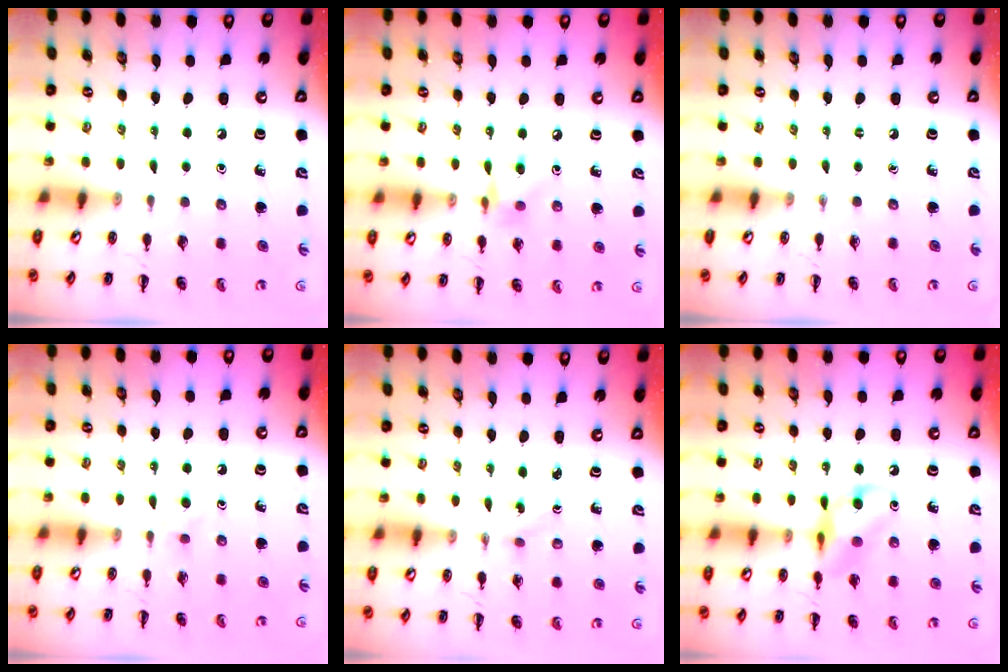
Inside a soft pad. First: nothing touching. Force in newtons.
{"total": 8.1, "press": 8.0, "slide": 1.3}
{"total": 0.0}
{"total": 2.6, "press": 2.3, "slide": 1.2}
{"total": 0.9, "press": 0.7, "slide": 0.5}
{"total": 11.8, "press": 11.7, "slide": 1.5}